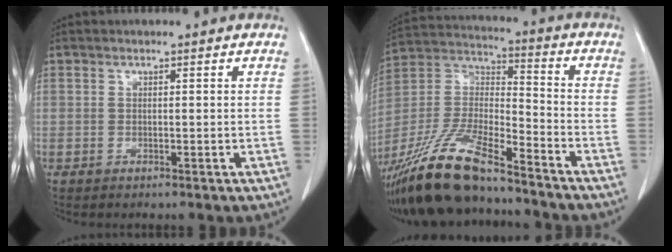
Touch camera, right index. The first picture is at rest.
{"total": 19.6, "force": [-15.8, 3.3, 11.1], "torque": [-0.256, -0.024, -0.298]}